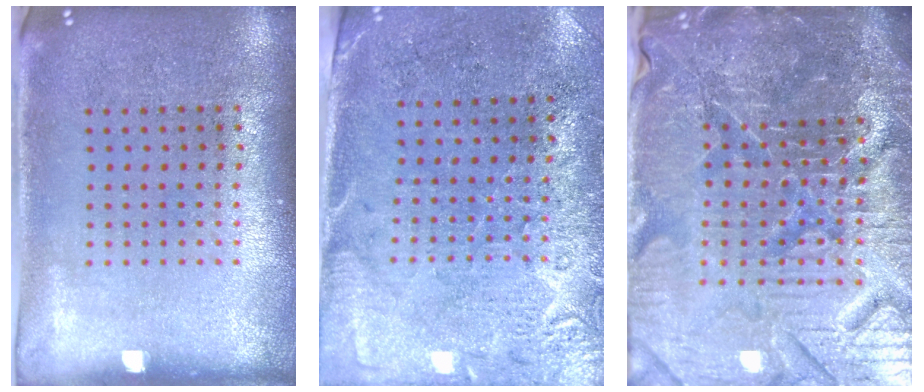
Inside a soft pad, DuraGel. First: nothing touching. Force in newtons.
{"total": 2.7, "press": 2.4, "slide": 1.4}
{"total": 6.6, "press": 5.9, "slide": 3.0}